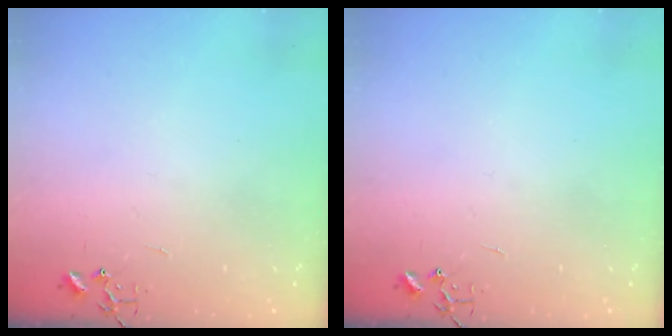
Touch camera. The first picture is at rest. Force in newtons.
{"total": 0.0}